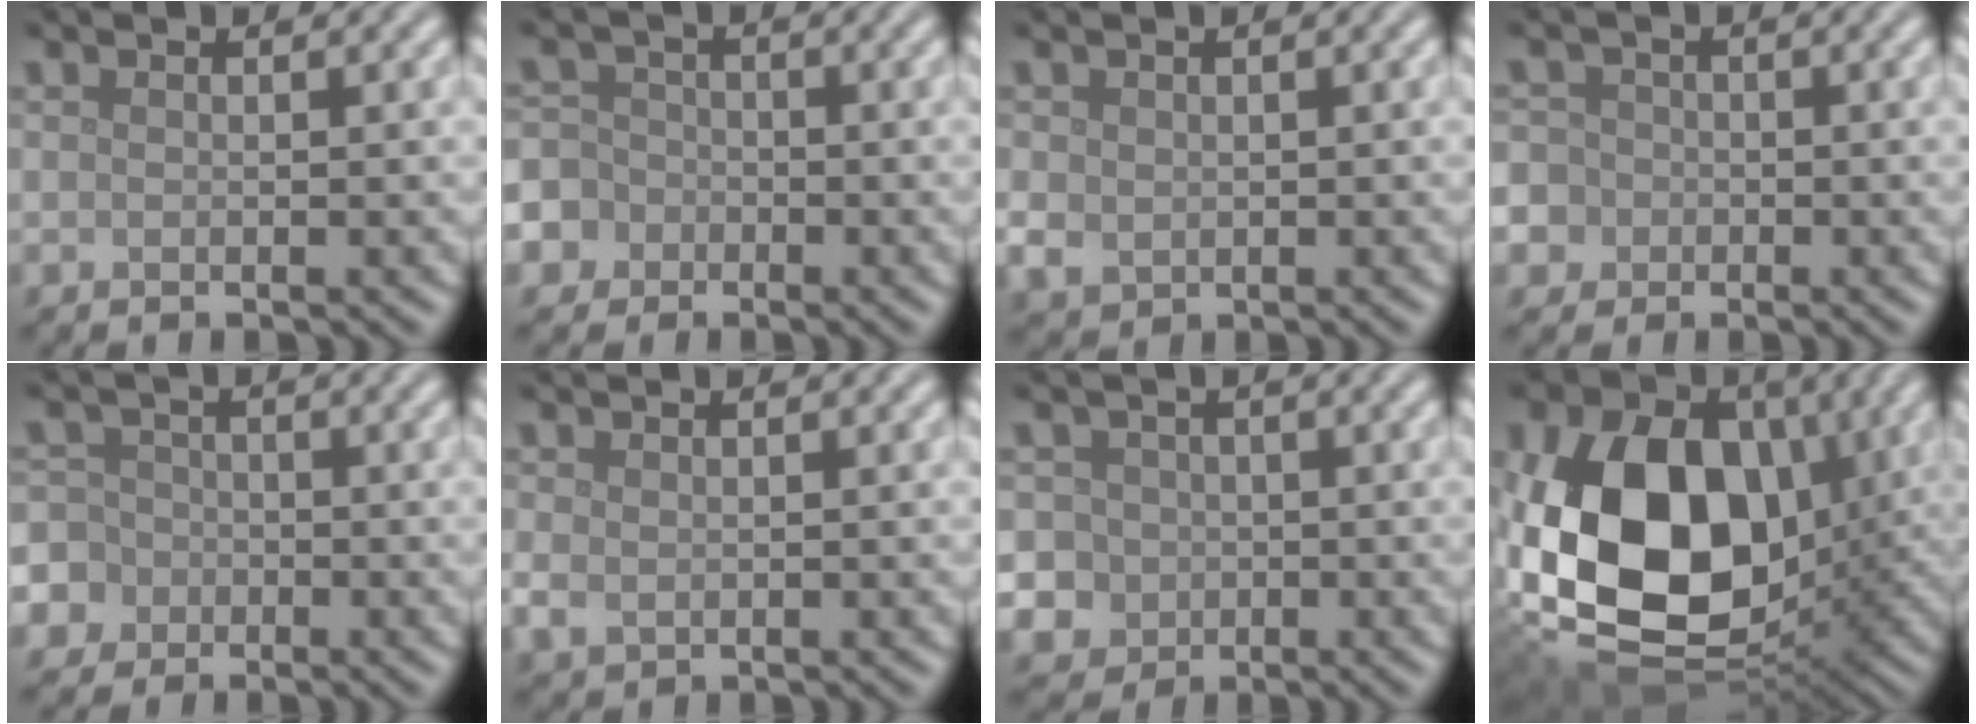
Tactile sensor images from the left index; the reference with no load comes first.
{"total": 7.0, "force": [-3.3, 6.0, 1.3], "torque": [-0.035, -0.008, -0.085]}
{"total": 2.0, "force": [0.1, 1.8, 0.9], "torque": [-0.022, -0.004, 0.003]}
{"total": 7.6, "force": [-2.3, 6.9, 2.0], "torque": [-0.047, 0.002, -0.081]}
{"total": 7.4, "force": [-3.0, 6.6, 1.5], "torque": [-0.043, -0.006, -0.086]}
{"total": 1.5, "force": [-0.1, 1.3, 0.9], "torque": [-0.023, -0.004, 0.000]}
{"total": 5.6, "force": [-0.3, 5.4, 1.5], "torque": [-0.023, 0.020, -0.026]}
{"total": 17.5, "force": [0.9, 12.3, 12.4], "torque": [-0.259, -0.017, 0.009]}